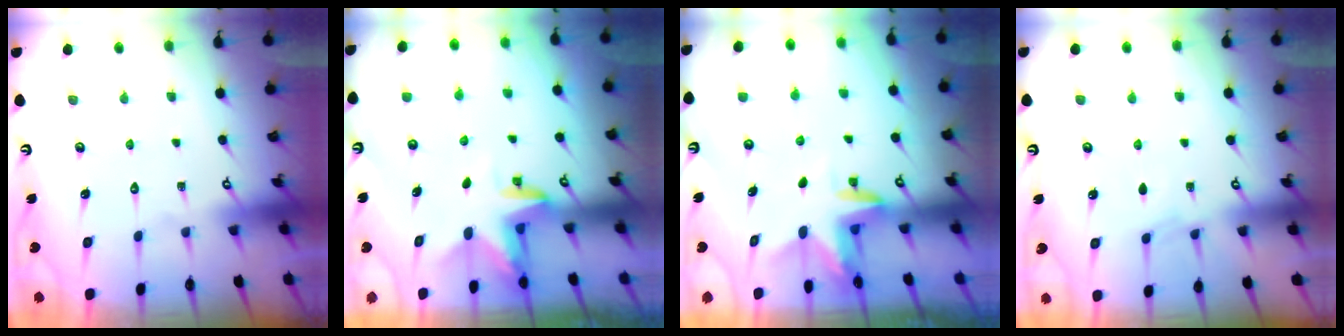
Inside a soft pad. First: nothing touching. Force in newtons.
{"total": 3.2, "press": 3.2, "slide": 0.1}
{"total": 3.2, "press": 3.2, "slide": 0.3}
{"total": 2.3, "press": 2.3, "slide": 0.4}